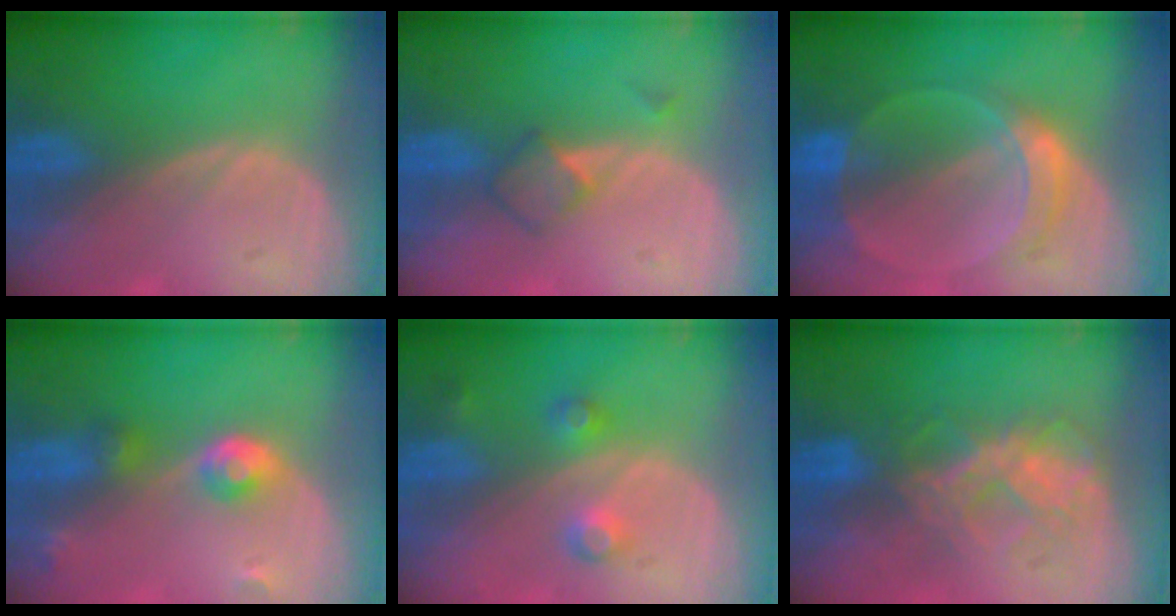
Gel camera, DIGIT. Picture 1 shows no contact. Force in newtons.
{"total": 3.6, "press": 3.3, "slide": 1.2}
{"total": 6.1, "press": 5.6, "slide": 2.4}
{"total": 4.1, "press": 4.1, "slide": 0.6}
{"total": 3.6, "press": 3.4, "slide": 1.1}
{"total": 7.1, "press": 6.9, "slide": 1.7}